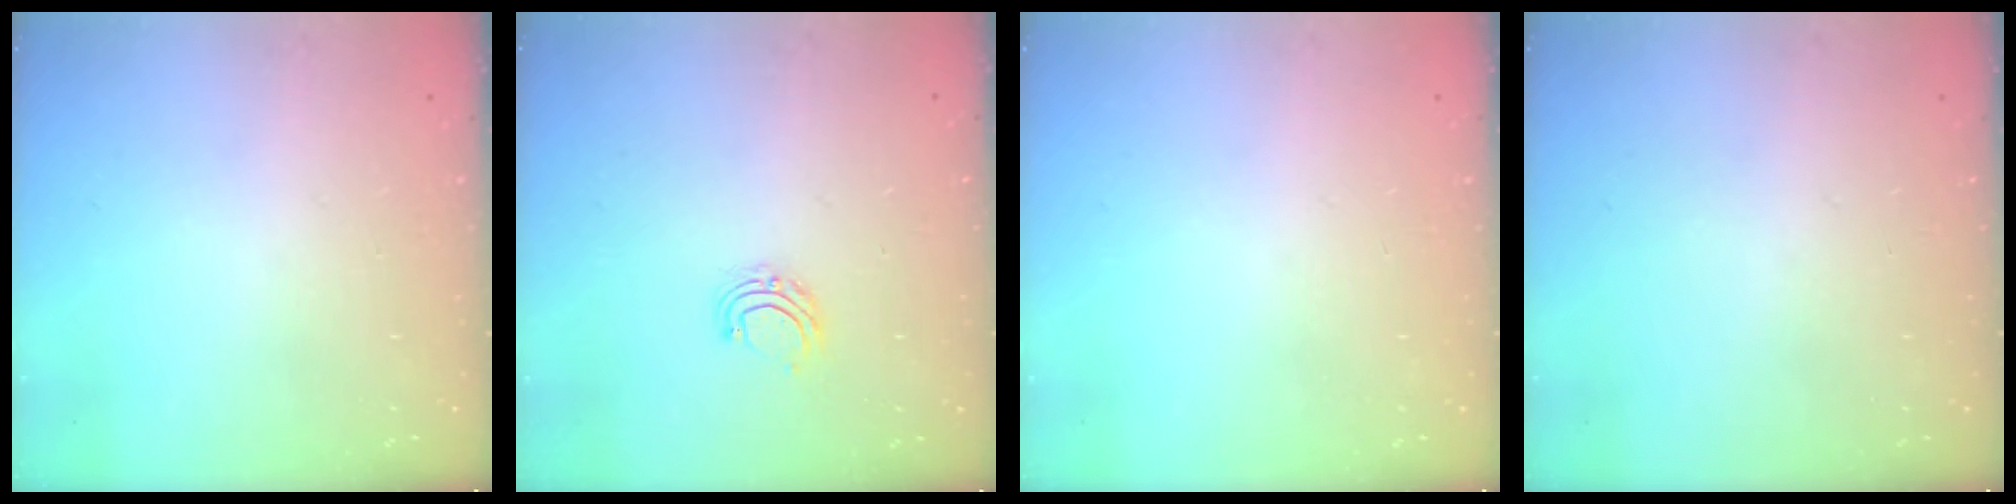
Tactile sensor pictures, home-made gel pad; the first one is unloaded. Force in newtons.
{"total": 5.9, "press": 5.9, "slide": 0.4}
{"total": 0.0}
{"total": 0.0}